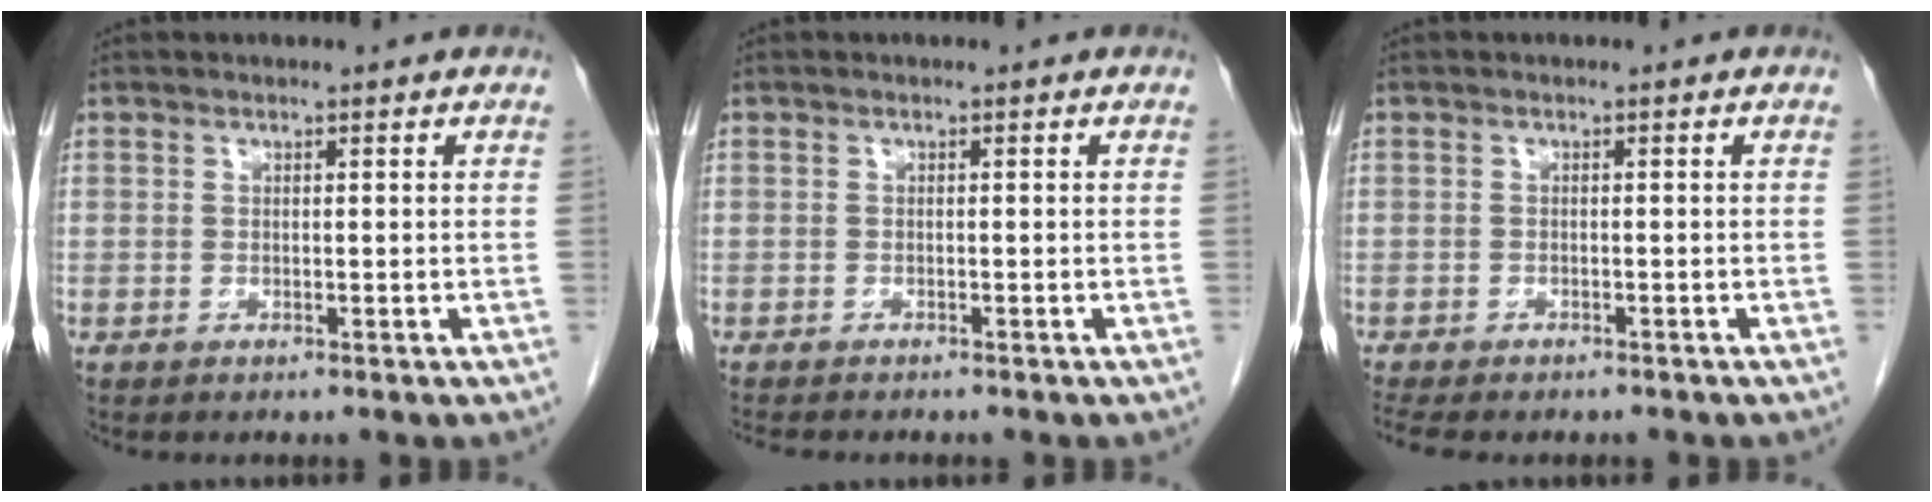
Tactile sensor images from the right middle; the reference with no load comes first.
{"total": 3.4, "force": [-3.0, 0.7, 1.5], "torque": [-0.023, -0.007, -0.042]}
{"total": 6.7, "force": [-5.6, 2.1, 3.0], "torque": [-0.044, -0.005, -0.076]}